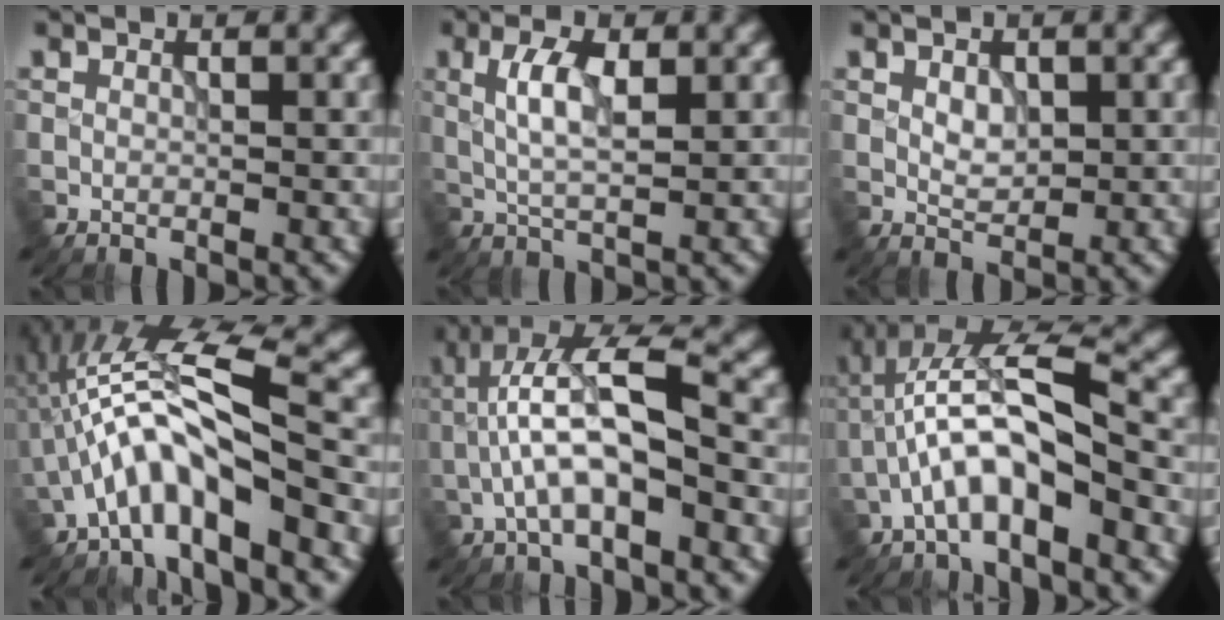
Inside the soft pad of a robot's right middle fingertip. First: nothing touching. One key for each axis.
{"total": 3.7, "fx": 0.9, "fy": 1.3, "fz": 3.3, "tx": -0.068, "ty": 0.003, "tz": 0.017}
{"total": 1.8, "fx": 0.4, "fy": 1.2, "fz": 1.3, "tx": -0.021, "ty": 0.000, "tz": 0.008}
{"total": 7.4, "fx": -2.9, "fy": 1.7, "fz": 6.6, "tx": -0.119, "ty": 0.024, "tz": -0.059}
{"total": 7.1, "fx": -1.7, "fy": 2.3, "fz": 6.5, "tx": -0.123, "ty": 0.024, "tz": -0.034}
{"total": 6.2, "fx": -2.3, "fy": 1.9, "fz": 5.5, "tx": -0.103, "ty": 0.024, "tz": -0.043}